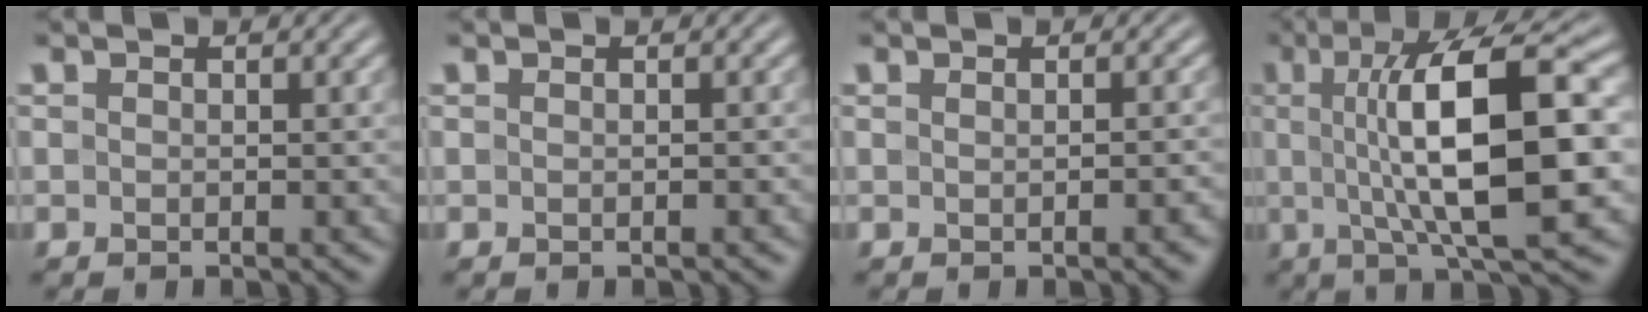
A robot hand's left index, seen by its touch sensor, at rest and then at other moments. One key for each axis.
{"total": 0.6, "fx": -0.1, "fy": 0.1, "fz": 0.6, "tx": -0.005, "ty": 0.001, "tz": -0.004}
{"total": 2.8, "fx": -0.1, "fy": 1.1, "fz": 2.6, "tx": -0.006, "ty": 0.010, "tz": 0.000}
{"total": 12.7, "fx": 0.9, "fy": 3.5, "fz": 12.2, "tx": -0.185, "ty": 0.008, "tz": 0.014}